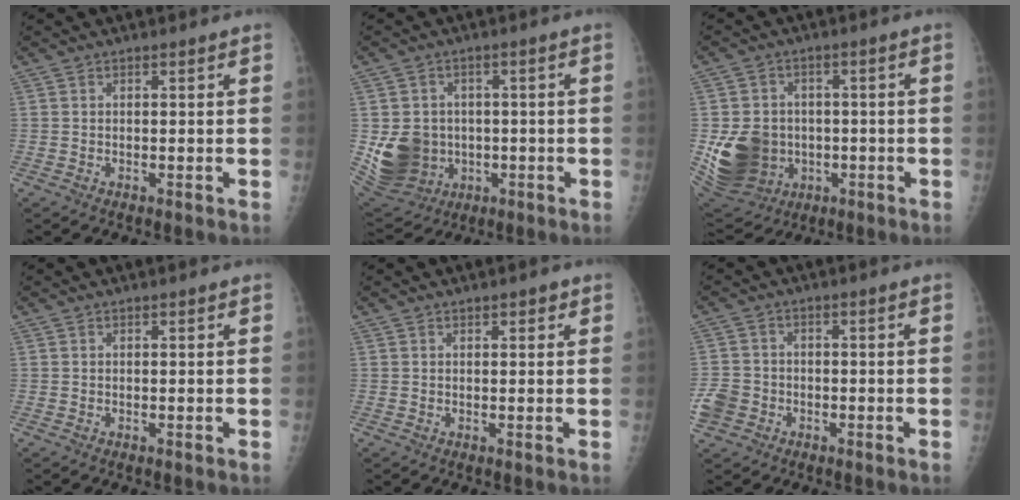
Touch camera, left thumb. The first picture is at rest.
{"total": 11.7, "force": [-1.2, 10.4, 5.2], "torque": [-0.078, 0.003, 0.001]}
{"total": 14.2, "force": [-2.2, 12.1, 7.1], "torque": [-0.120, 0.002, -0.017]}
{"total": 0.0}
{"total": 1.4, "force": [0.8, 0.6, 0.9], "torque": [-0.004, -0.001, 0.009]}
{"total": 5.0, "force": [-2.1, 4.3, 1.6], "torque": [-0.027, 0.017, -0.039]}